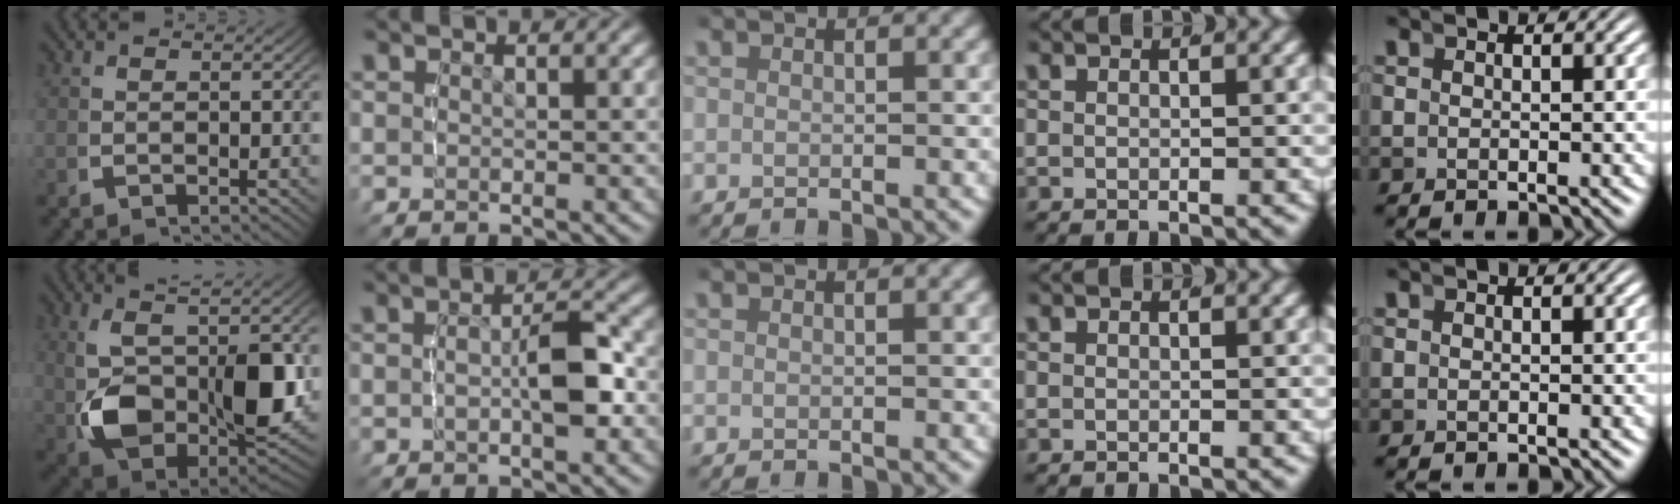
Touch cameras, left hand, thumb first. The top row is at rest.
{"thumb": {"total": 12.1, "force": [-0.4, 6.9, 9.9], "torque": [-0.193, -0.040, 0.014]}, "index": {"total": 2.9, "force": [-0.3, 0.8, 2.8], "torque": [-0.045, 0.001, -0.005]}}